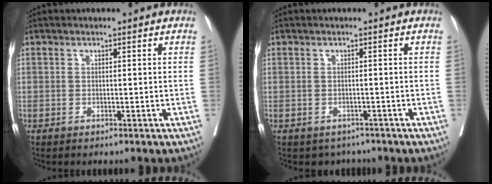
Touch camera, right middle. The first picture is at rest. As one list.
[{"total": 3.5, "force": [-2.8, 1.9, 0.7], "torque": [-0.007, 0.008, -0.035]}]